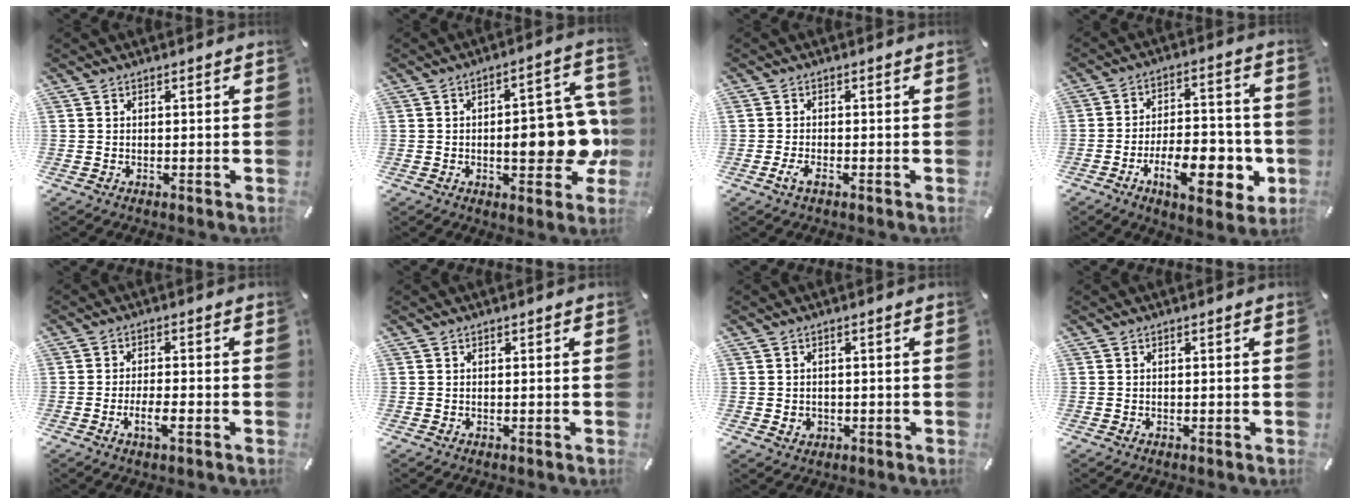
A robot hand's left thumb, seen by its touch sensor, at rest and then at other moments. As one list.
[{"total": 16.4, "force": [-1.8, 6.4, 15.0], "torque": [-0.189, 0.001, -0.020]}, {"total": 2.5, "force": [-1.0, 0.7, 2.2], "torque": [-0.043, -0.001, -0.019]}, {"total": 16.8, "force": [-6.4, 7.9, 13.3], "torque": [-0.180, 0.027, -0.094]}, {"total": 5.0, "force": [-2.0, 1.3, 4.4], "torque": [-0.083, -0.002, -0.036]}, {"total": 0.0}, {"total": 1.6, "force": [-0.2, 1.5, 0.4], "torque": [-0.011, 0.005, -0.006]}, {"total": 0.0}]